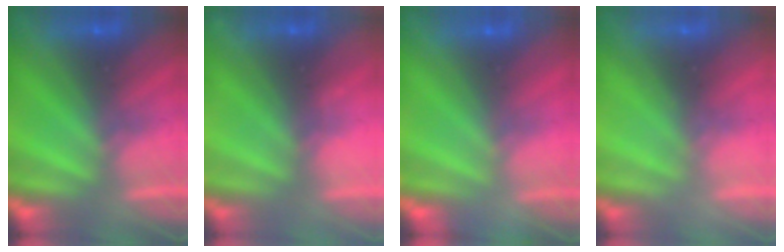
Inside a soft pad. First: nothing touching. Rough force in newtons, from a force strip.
{"total": 2.3}
{"total": 7.8}
{"total": 2.3}